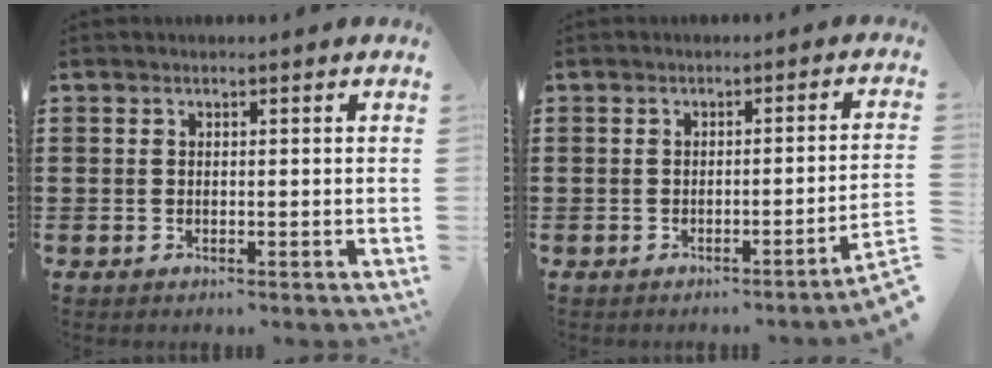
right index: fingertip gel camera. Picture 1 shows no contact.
{"total": 2.1, "force": [-1.4, -0.8, 1.4], "torque": [-0.023, -0.004, -0.028]}